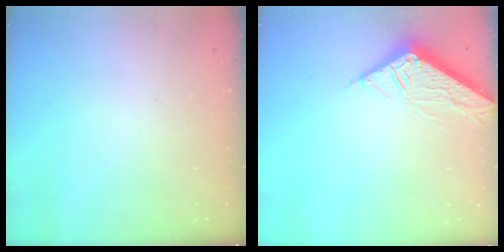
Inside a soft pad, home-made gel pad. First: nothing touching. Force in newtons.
{"total": 7.9, "press": 7.8, "slide": 0.4}